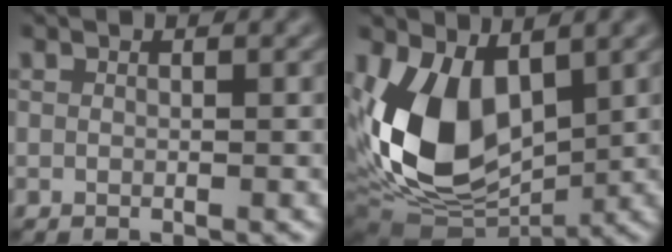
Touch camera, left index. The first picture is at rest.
{"total": 11.0, "force": [0.8, 6.7, 8.7], "torque": [-0.185, -0.020, 0.017]}